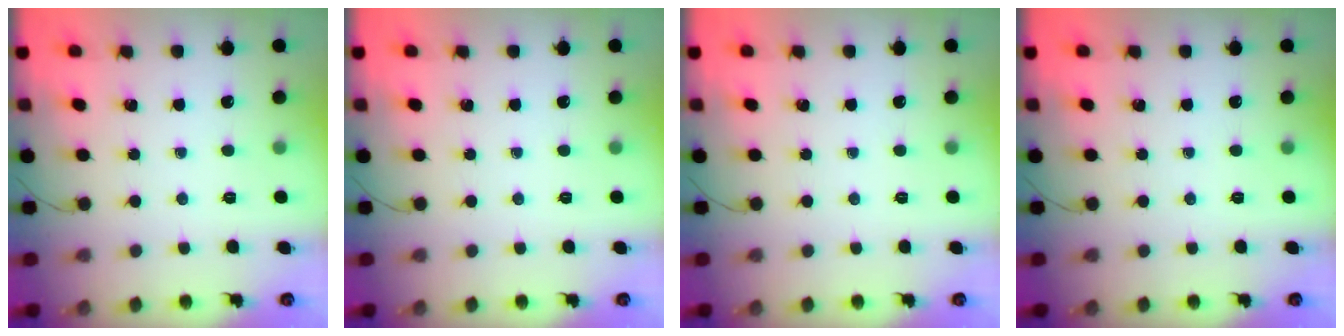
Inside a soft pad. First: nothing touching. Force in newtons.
{"total": 0.0}
{"total": 0.0}
{"total": 0.0}